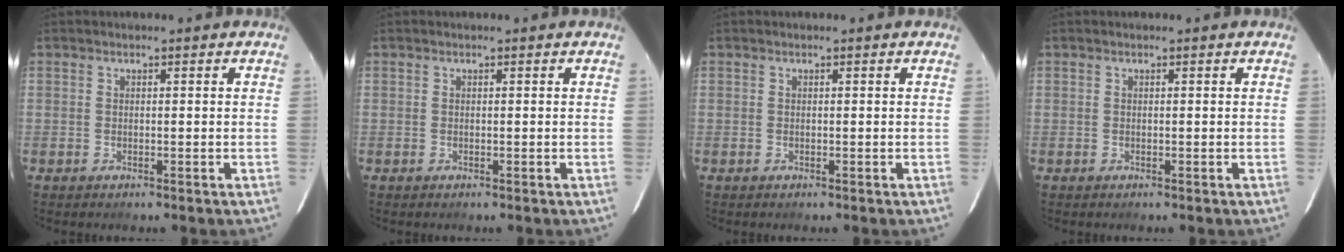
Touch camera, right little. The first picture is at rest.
{"total": 0.0}
{"total": 0.0}
{"total": 0.0}